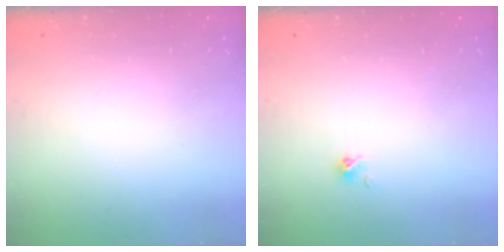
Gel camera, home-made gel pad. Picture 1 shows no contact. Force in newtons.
{"total": 0.0}